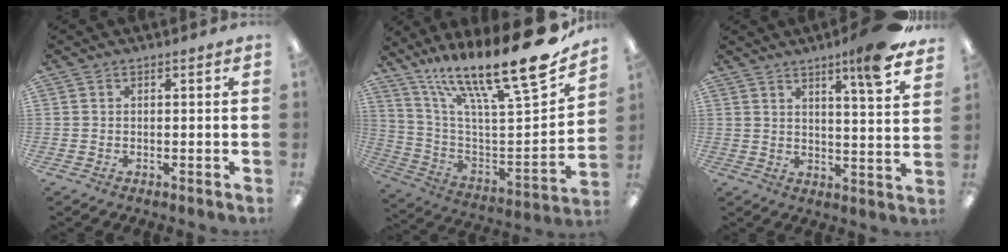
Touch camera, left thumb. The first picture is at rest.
{"total": 23.9, "force": [18.6, 3.4, 14.7], "torque": [-0.221, -0.146, 0.294]}
{"total": 8.9, "force": [6.5, 0.4, 6.0], "torque": [-0.085, -0.042, 0.101]}